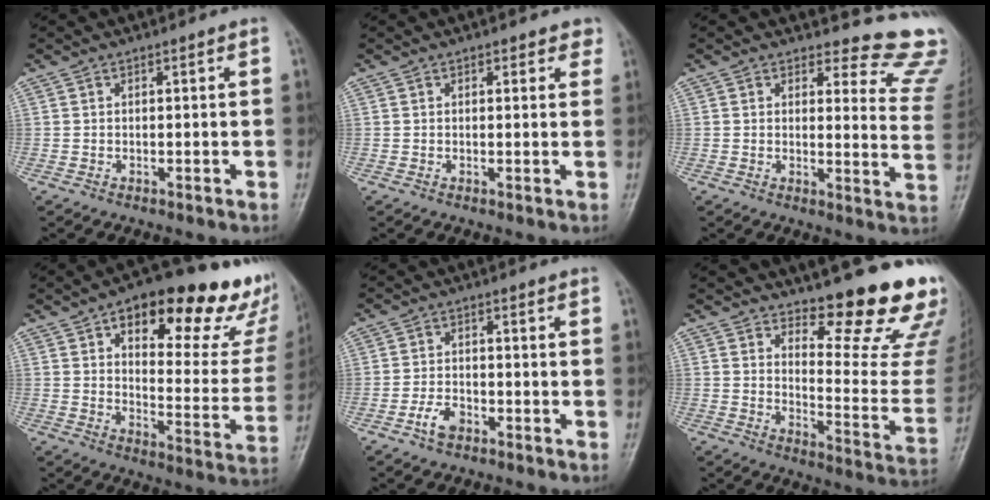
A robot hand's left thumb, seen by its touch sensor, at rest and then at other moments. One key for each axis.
{"total": 2.5, "fx": 1.6, "fy": 1.4, "fz": 1.2, "tx": 0.011, "ty": -0.005, "tz": 0.014}
{"total": 13.5, "fx": 12.8, "fy": 3.8, "fz": 1.9, "tx": 0.028, "ty": -0.141, "tz": 0.105}
{"total": 27.6, "fx": 15.5, "fy": 11.5, "fz": 19.7, "tx": -0.213, "ty": -0.039, "tz": 0.208}
{"total": 3.8, "fx": -2.2, "fy": 2.2, "fz": 2.2, "tx": -0.038, "ty": 0.016, "tz": -0.042}
{"total": 16.6, "fx": 14.6, "fy": 2.8, "fz": 7.5, "tx": -0.060, "ty": -0.171, "tz": 0.188}